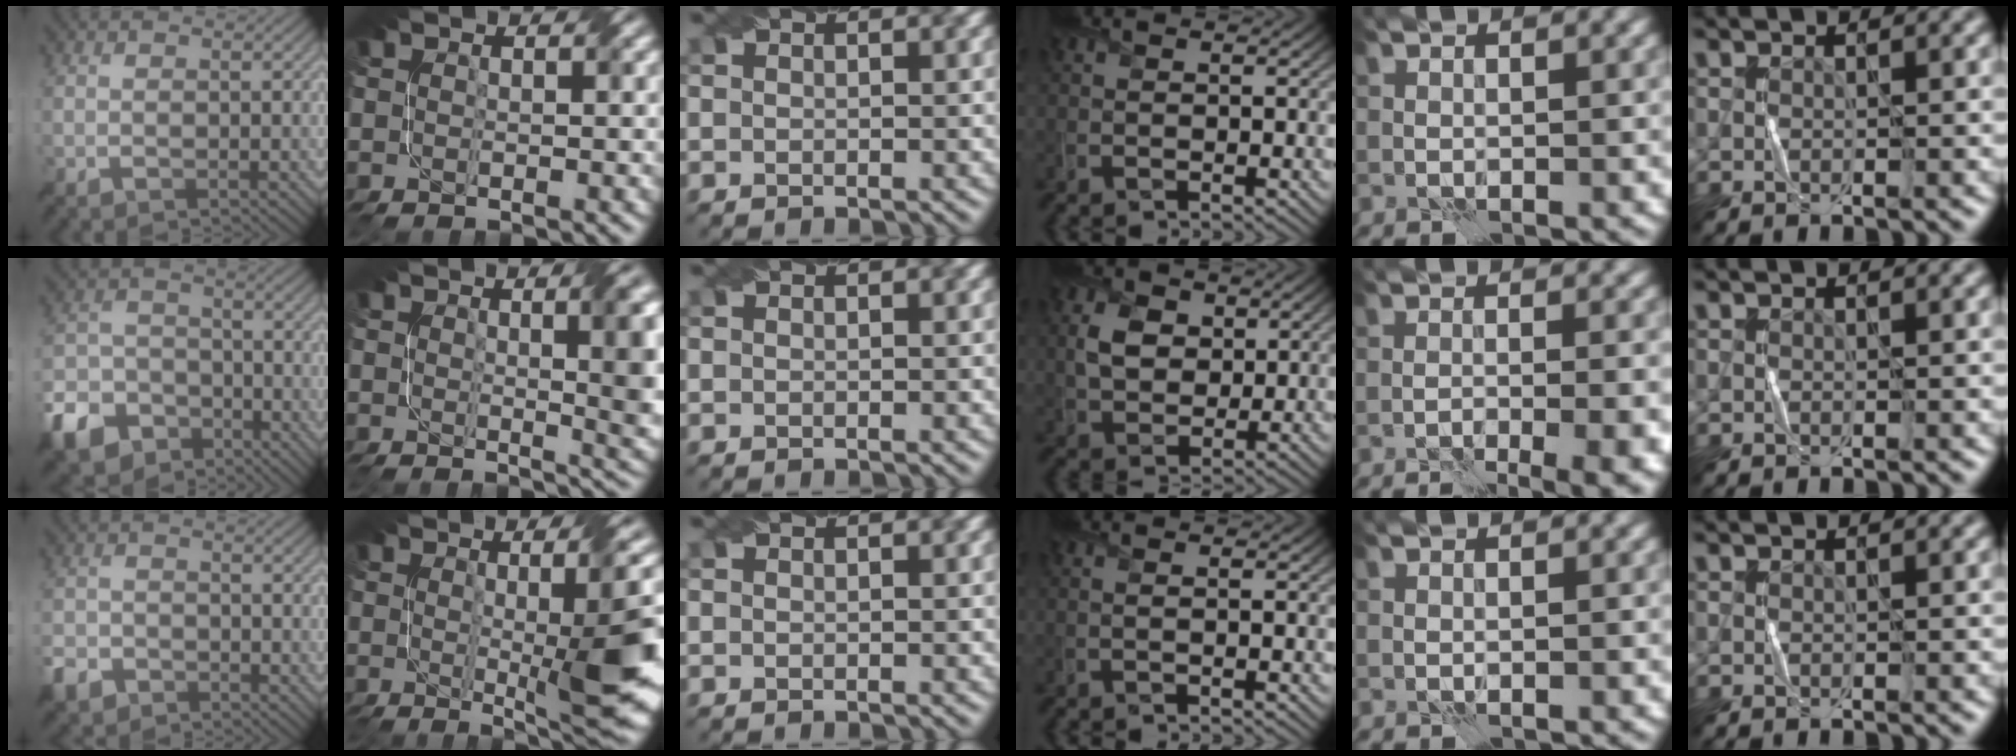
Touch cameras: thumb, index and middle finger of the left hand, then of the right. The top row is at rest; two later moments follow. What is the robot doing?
{"motion": "fold", "object": "bubble wrap"}